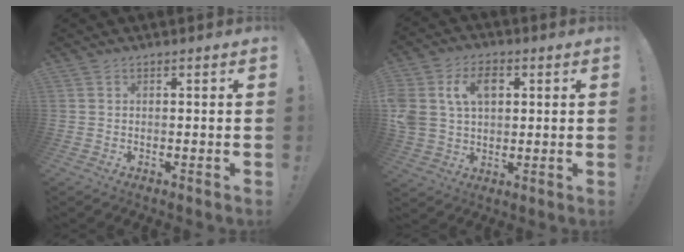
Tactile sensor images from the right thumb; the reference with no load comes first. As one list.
[{"total": 12.0, "force": [3.9, 9.0, 7.0], "torque": [-0.135, 0.000, 0.076]}]